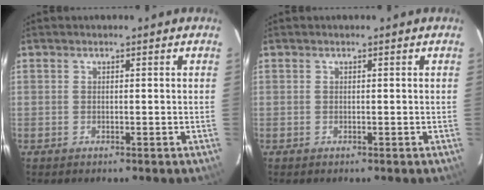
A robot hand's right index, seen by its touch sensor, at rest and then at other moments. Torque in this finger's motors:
{"motor_torque": [0.00, 0.00, 0.00, 0.00]}